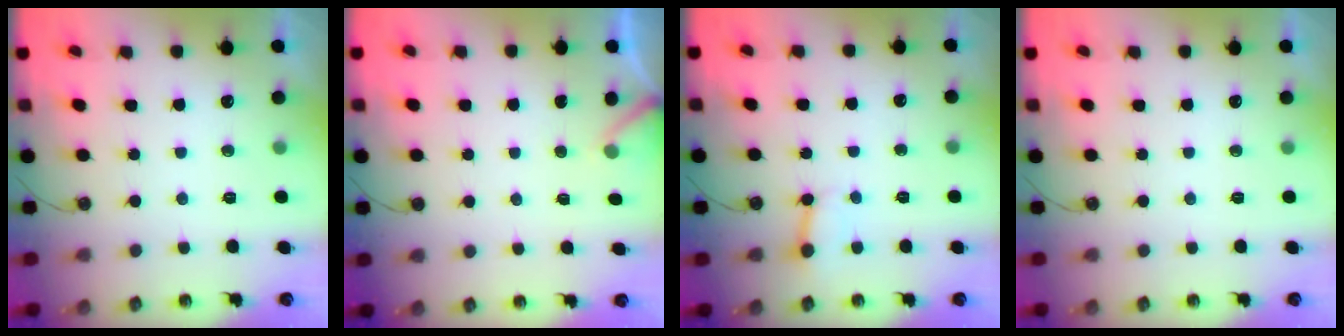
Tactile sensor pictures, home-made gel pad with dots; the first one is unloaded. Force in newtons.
{"total": 3.0, "press": 3.0, "slide": 0.2}
{"total": 2.9, "press": 2.9, "slide": 0.2}
{"total": 0.0}